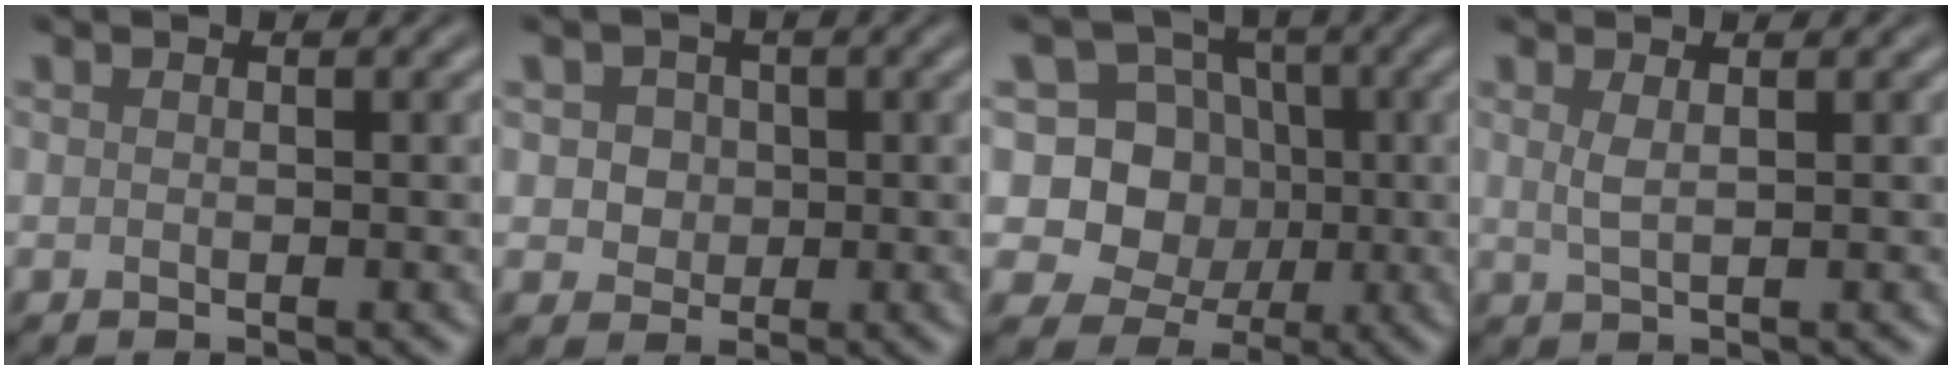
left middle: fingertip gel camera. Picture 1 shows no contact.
{"total": 3.6, "force": [1.1, 3.0, 1.5], "torque": [-0.008, 0.023, 0.003]}
{"total": 8.2, "force": [1.2, 7.6, 3.0], "torque": [-0.061, 0.033, -0.011]}
{"total": 1.2, "force": [0.6, 0.1, 1.0], "torque": [-0.029, 0.001, 0.013]}